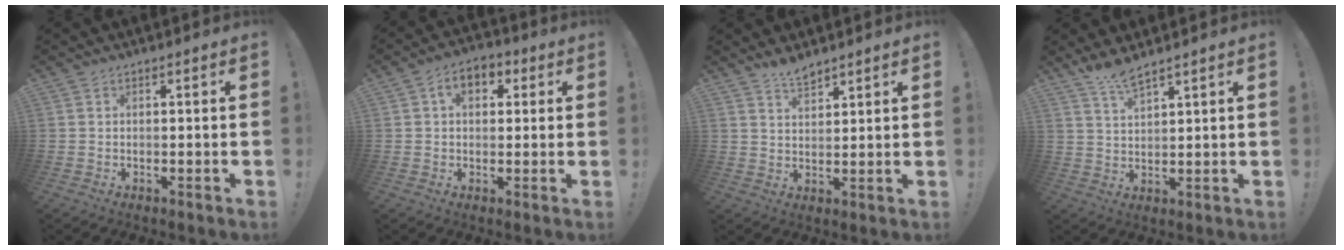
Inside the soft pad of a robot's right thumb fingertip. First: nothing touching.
{"total": 7.1, "force": [2.2, 5.0, 4.6], "torque": [-0.065, 0.003, 0.039]}
{"total": 5.0, "force": [4.5, 1.5, 1.7], "torque": [-0.022, -0.031, 0.080]}
{"total": 5.5, "force": [4.7, 0.4, 2.8], "torque": [-0.051, -0.031, 0.083]}